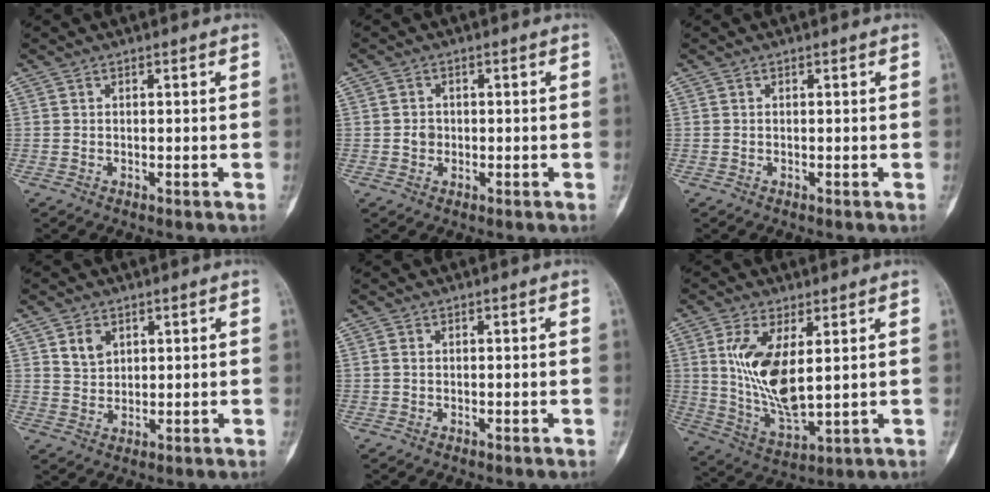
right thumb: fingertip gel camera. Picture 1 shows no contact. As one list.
[{"total": 2.3, "force": [-0.3, 2.0, 1.0], "torque": [-0.007, 0.006, -0.006]}, {"total": 0.0}, {"total": 4.1, "force": [2.0, 3.0, 2.0], "torque": [-0.021, -0.015, 0.041]}, {"total": 0.8, "force": [0.0, 0.5, 0.5], "torque": [-0.012, 0.000, -0.001]}, {"total": 13.2, "force": [2.6, 5.5, 11.8], "torque": [-0.232, -0.026, 0.065]}]